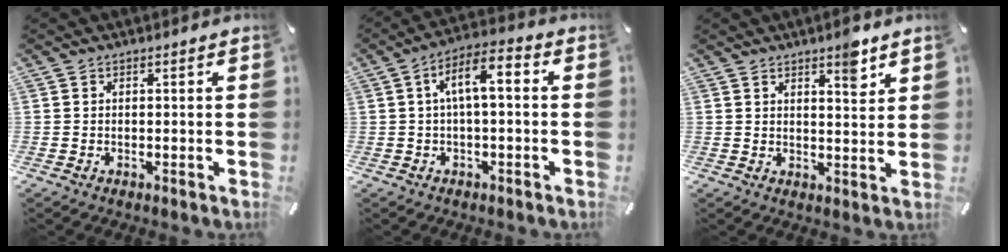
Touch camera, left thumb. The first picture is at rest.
{"total": 7.7, "force": [0.2, 3.2, 7.0], "torque": [-0.125, 0.014, 0.002]}
{"total": 5.4, "force": [3.8, 1.7, 3.4], "torque": [-0.035, -0.026, 0.059]}